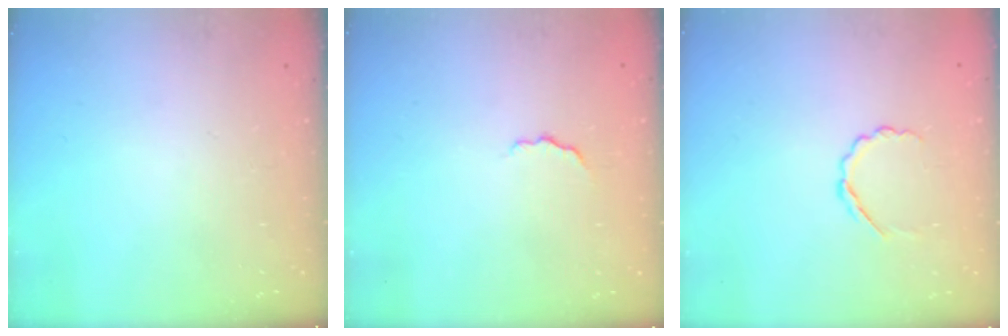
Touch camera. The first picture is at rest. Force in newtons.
{"total": 4.0, "press": 3.9, "slide": 0.9}
{"total": 3.5, "press": 3.3, "slide": 1.2}